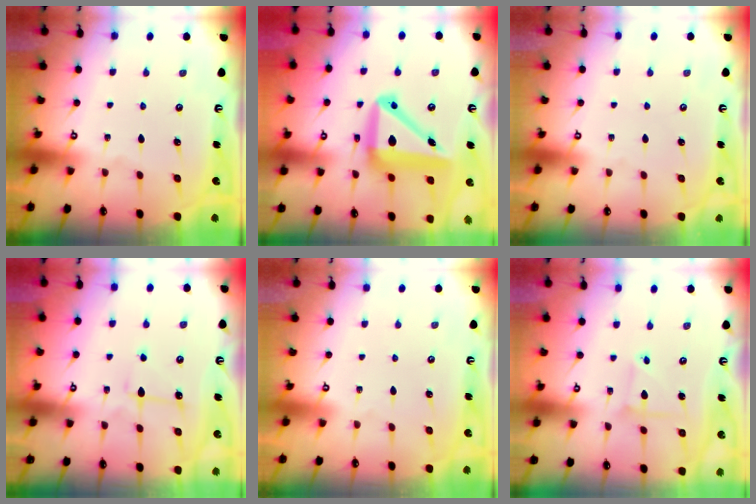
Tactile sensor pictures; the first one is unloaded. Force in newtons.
{"total": 14.9, "press": 14.7, "slide": 2.9}
{"total": 0.0}
{"total": 5.3, "press": 5.2, "slide": 0.7}
{"total": 0.0}
{"total": 2.8, "press": 2.8, "slide": 0.3}